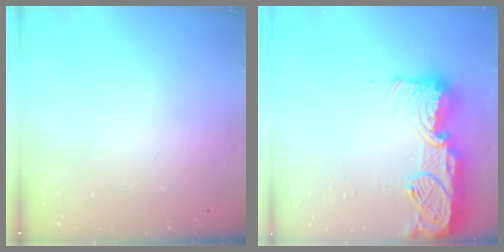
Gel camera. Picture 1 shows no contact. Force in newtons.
{"total": 19.4, "press": 19.0, "slide": 3.7}